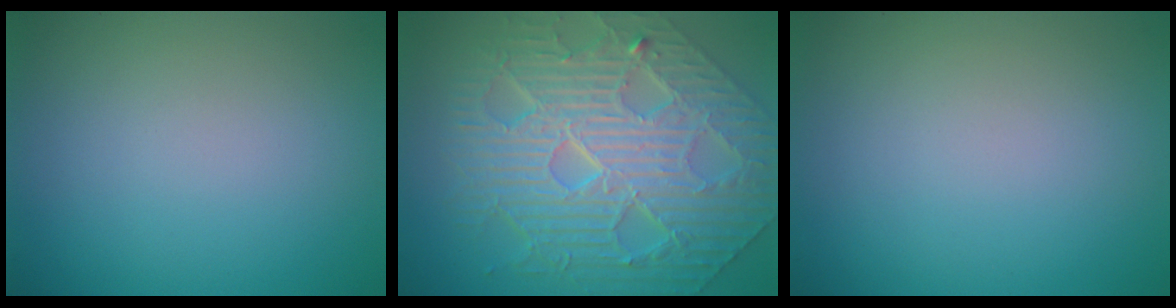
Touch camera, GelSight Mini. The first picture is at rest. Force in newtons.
{"total": 10.7, "press": 7.4, "slide": 7.7}
{"total": 0.0}